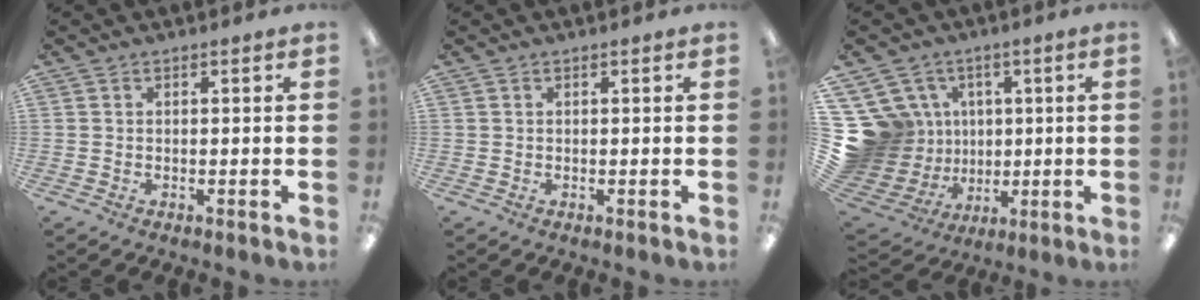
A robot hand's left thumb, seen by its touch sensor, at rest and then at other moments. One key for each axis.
{"total": 0.0}
{"total": 17.8, "fx": 3.2, "fy": 16.4, "fz": 6.0, "tx": -0.168, "ty": -0.033, "tz": 0.097}